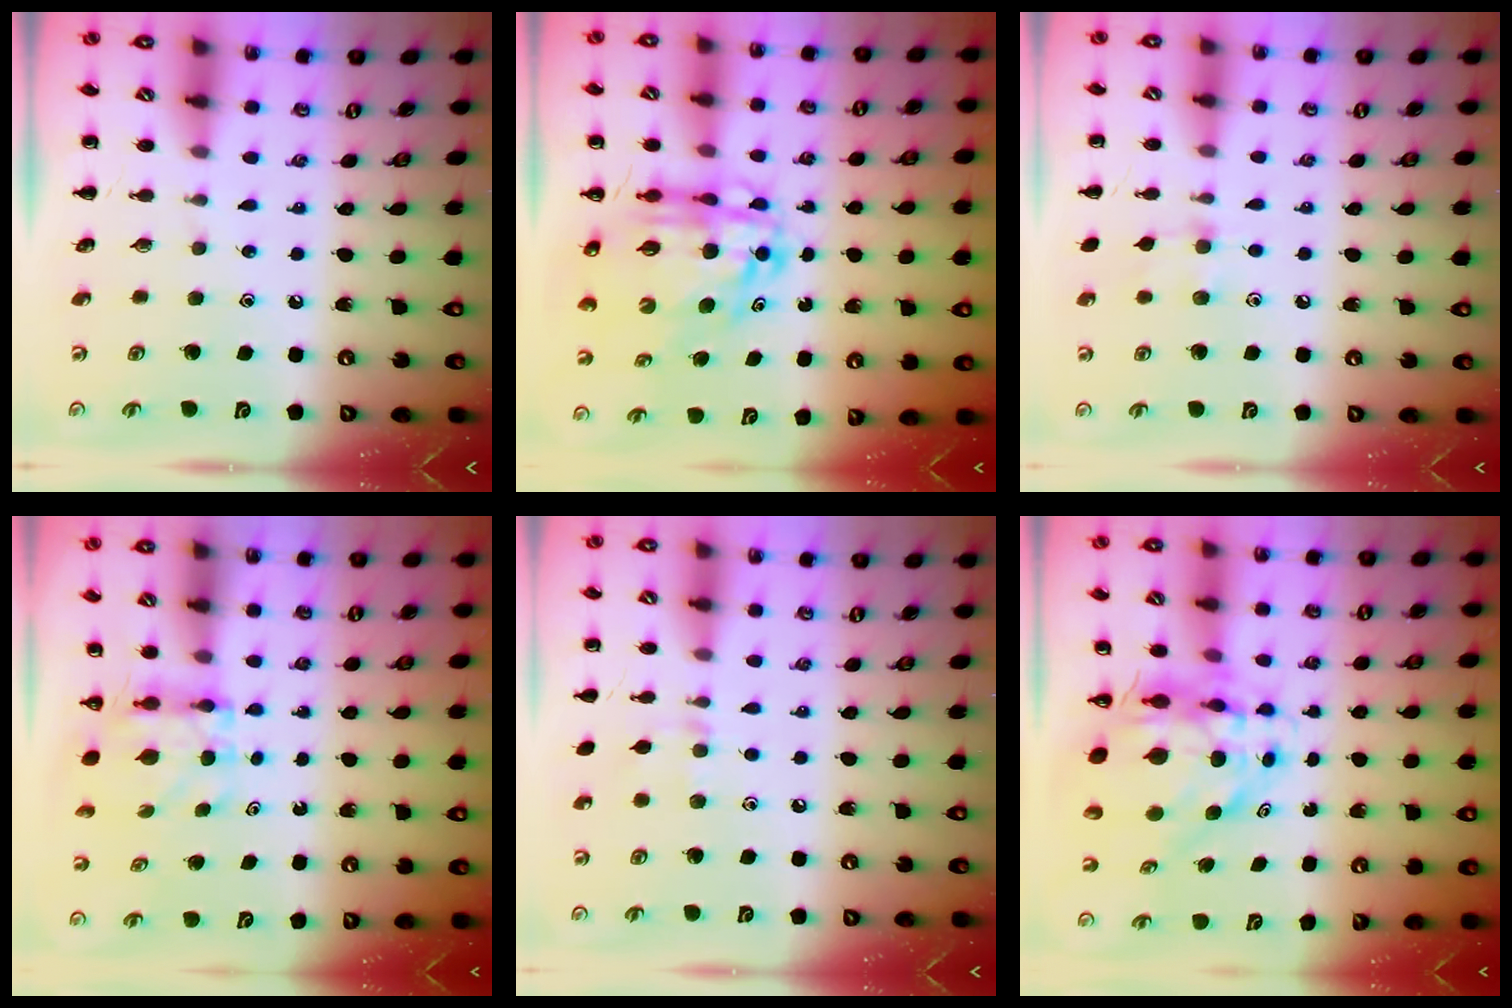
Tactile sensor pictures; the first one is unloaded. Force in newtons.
{"total": 10.2, "press": 9.8, "slide": 3.1}
{"total": 7.4, "press": 7.2, "slide": 1.9}
{"total": 6.0, "press": 5.9, "slide": 0.8}
{"total": 5.8, "press": 5.5, "slide": 1.9}
{"total": 9.2, "press": 8.8, "slide": 2.7}